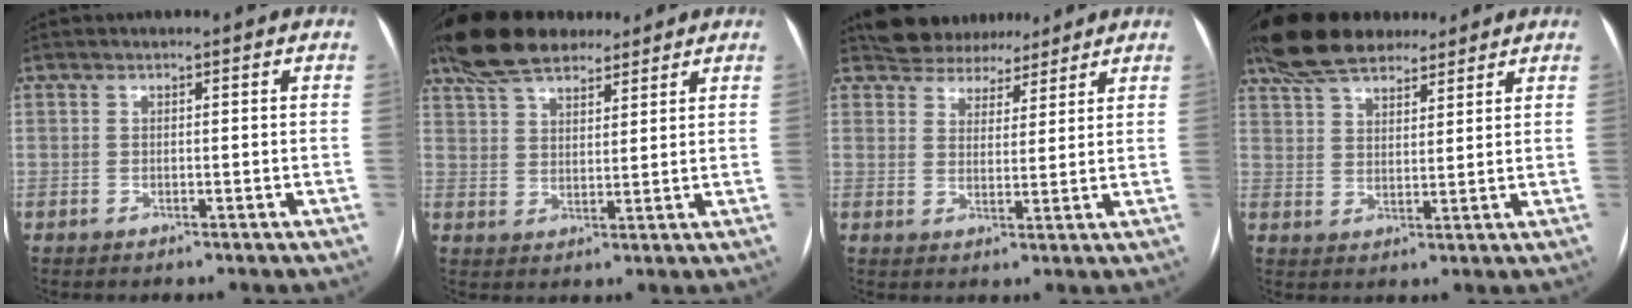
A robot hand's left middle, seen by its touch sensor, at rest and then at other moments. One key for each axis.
{"total": 12.0, "fx": 9.6, "fy": 4.5, "fz": 5.8, "tx": -0.105, "ty": 0.037, "tz": 0.169}
{"total": 7.7, "fx": 6.9, "fy": 3.3, "fz": 1.0, "tx": -0.003, "ty": 0.011, "tz": 0.099}
{"total": 13.4, "fx": 10.8, "fy": 4.8, "fz": 6.3, "tx": -0.116, "ty": 0.042, "tz": 0.187}